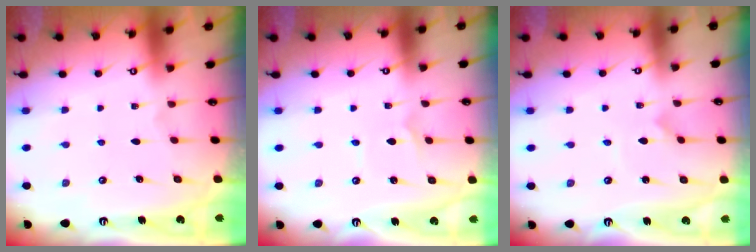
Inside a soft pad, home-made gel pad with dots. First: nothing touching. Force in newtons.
{"total": 1.3, "press": 1.3, "slide": 0.1}
{"total": 0.8, "press": 0.8, "slide": 0.1}